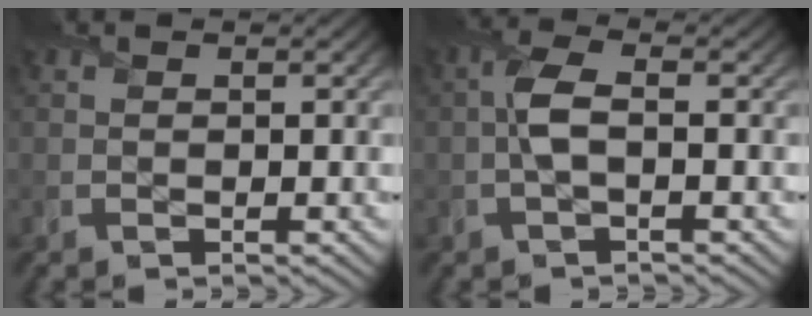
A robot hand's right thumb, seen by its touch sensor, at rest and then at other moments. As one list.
[{"total": 3.4, "force": [-0.4, 1.1, 3.2], "torque": [-0.070, 0.007, -0.011]}]